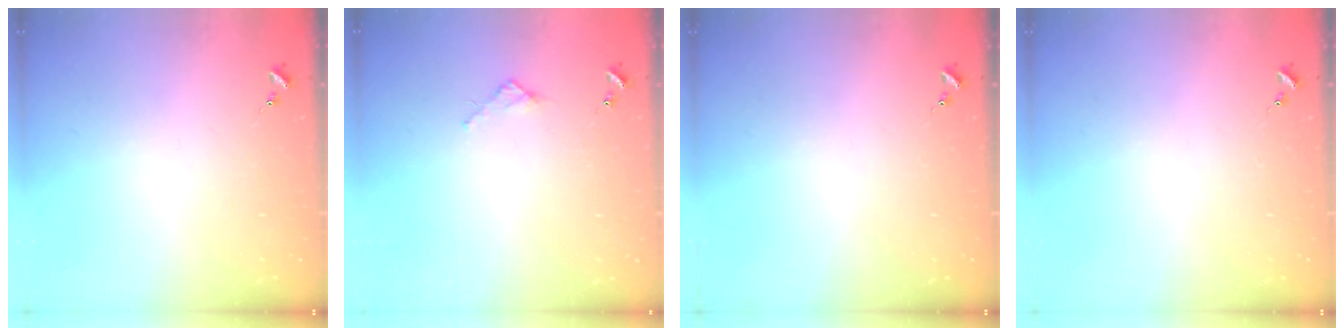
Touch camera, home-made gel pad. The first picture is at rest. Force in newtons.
{"total": 2.4, "press": 2.3, "slide": 0.3}
{"total": 0.0}
{"total": 0.0}